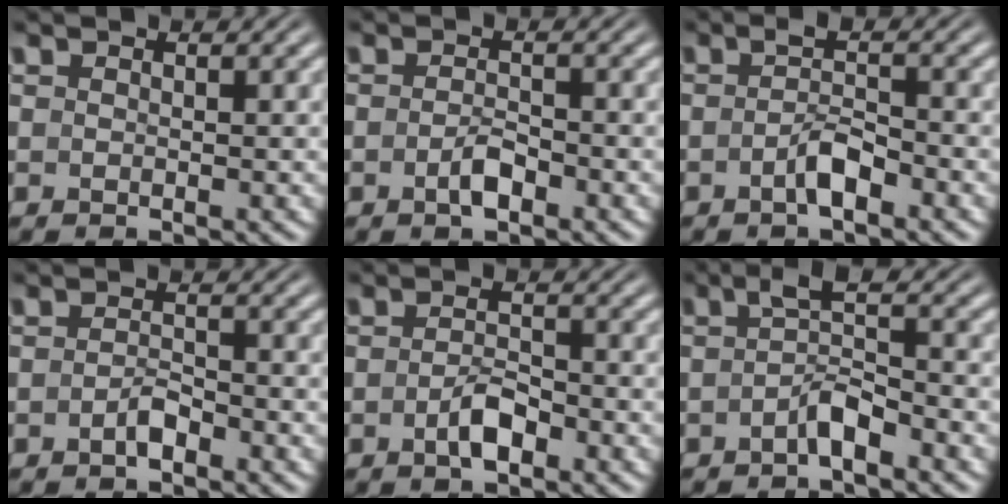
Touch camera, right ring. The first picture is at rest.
{"total": 1.7, "force": [-1.1, 0.2, 1.2], "torque": [-0.016, 0.000, -0.021]}
{"total": 2.1, "force": [-1.1, 0.4, 1.8], "torque": [-0.021, 0.003, -0.026]}
{"total": 1.5, "force": [-1.2, 0.2, 0.8], "torque": [-0.009, 0.003, -0.024]}
{"total": 2.4, "force": [-1.5, 0.6, 1.8], "torque": [-0.024, -0.003, -0.026]}
{"total": 2.0, "force": [-0.5, 0.1, 2.0], "torque": [-0.038, -0.004, -0.011]}